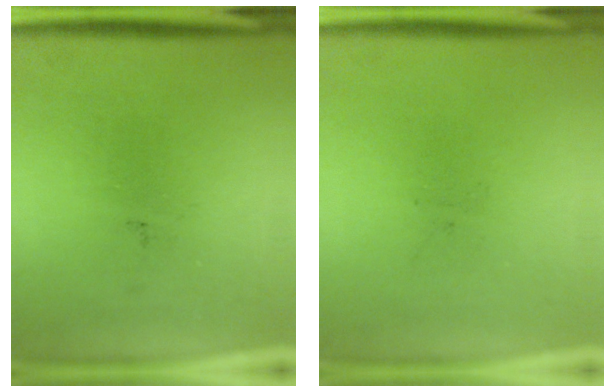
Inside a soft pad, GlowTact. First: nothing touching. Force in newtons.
{"total": 0.0}